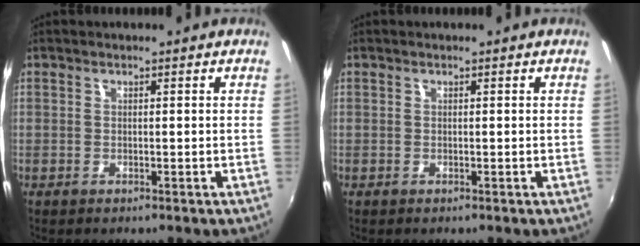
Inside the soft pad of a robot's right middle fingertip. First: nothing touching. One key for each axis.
{"total": 0.0}